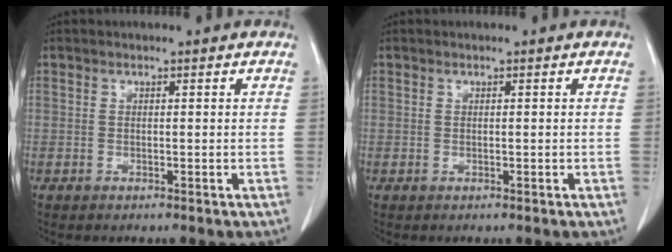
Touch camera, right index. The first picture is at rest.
{"total": 0.0}